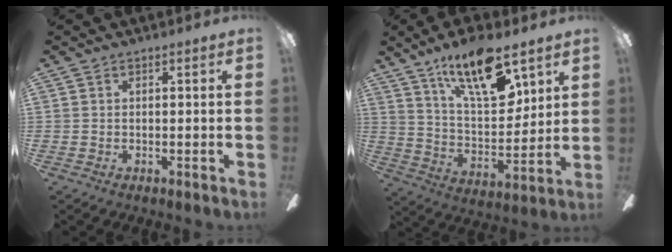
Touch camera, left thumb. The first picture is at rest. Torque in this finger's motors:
{"motor_torque": [0.26, 0.37, 1.48, -1.29, 0.09]}